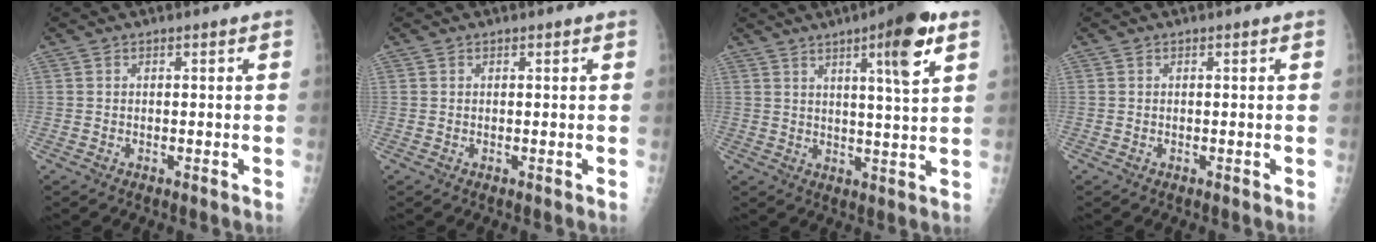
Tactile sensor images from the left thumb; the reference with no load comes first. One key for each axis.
{"total": 0.0}
{"total": 10.9, "fx": 5.4, "fy": 1.4, "fz": 9.3, "tx": -0.132, "ty": -0.024, "tz": 0.075}
{"total": 0.0}